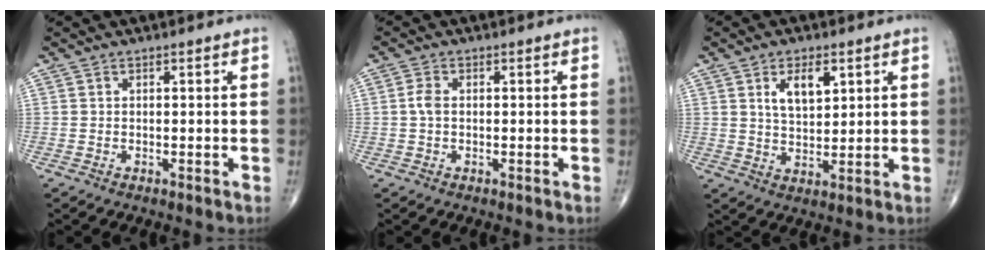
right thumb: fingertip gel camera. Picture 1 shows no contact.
{"total": 2.1, "force": [0.0, 1.3, 1.7], "torque": [-0.037, 0.003, -0.005]}
{"total": 6.7, "force": [2.8, 3.4, 5.0], "torque": [-0.072, -0.019, 0.053]}